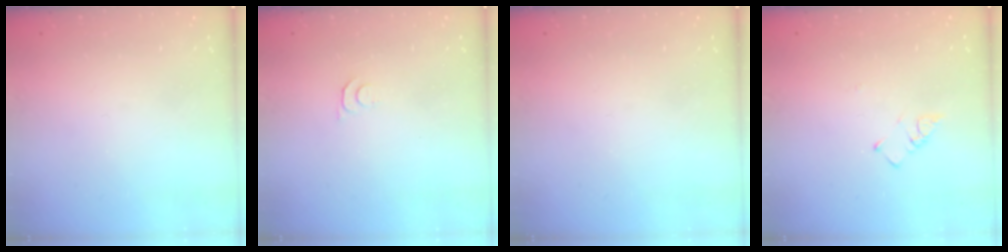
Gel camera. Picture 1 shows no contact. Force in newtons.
{"total": 4.1, "press": 4.0, "slide": 0.6}
{"total": 0.0}
{"total": 2.6, "press": 2.6, "slide": 0.5}